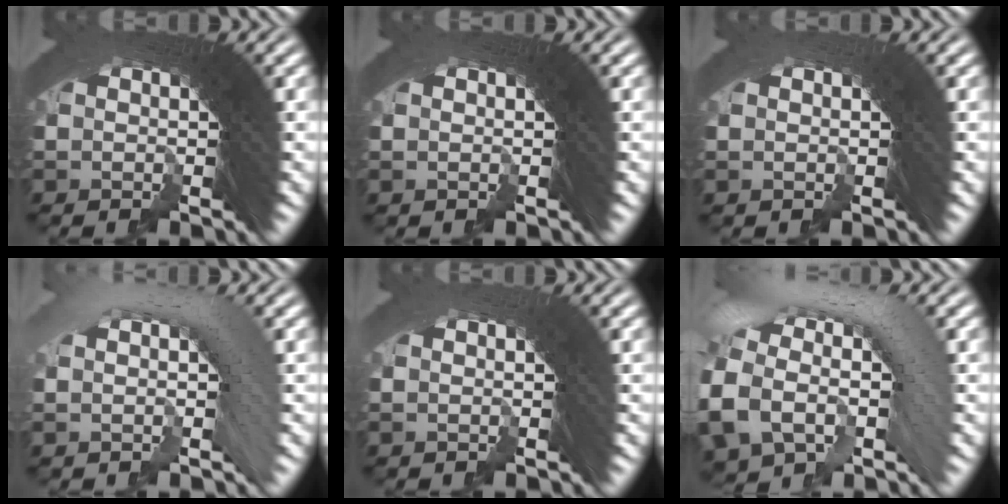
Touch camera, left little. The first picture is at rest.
{"total": 0.0}
{"total": 0.0}
{"total": 2.5, "force": [0.7, 0.2, 2.3], "torque": [-0.017, 0.028, 0.008]}
{"total": 0.0}
{"total": 5.2, "force": [-0.4, 3.0, 4.2], "torque": [-0.075, 0.010, -0.007]}